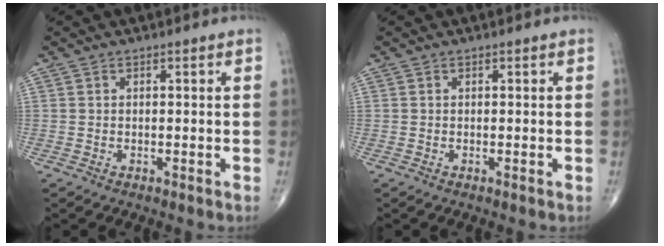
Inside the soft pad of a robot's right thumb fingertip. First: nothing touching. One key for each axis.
{"total": 0.0}